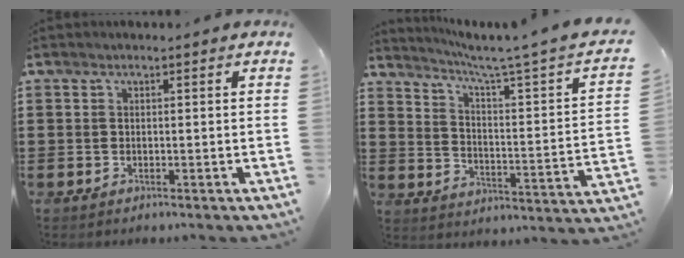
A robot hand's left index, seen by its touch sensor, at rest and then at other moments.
{"total": 4.1, "force": [2.7, -1.0, 2.8], "torque": [-0.070, -0.043, 0.032]}